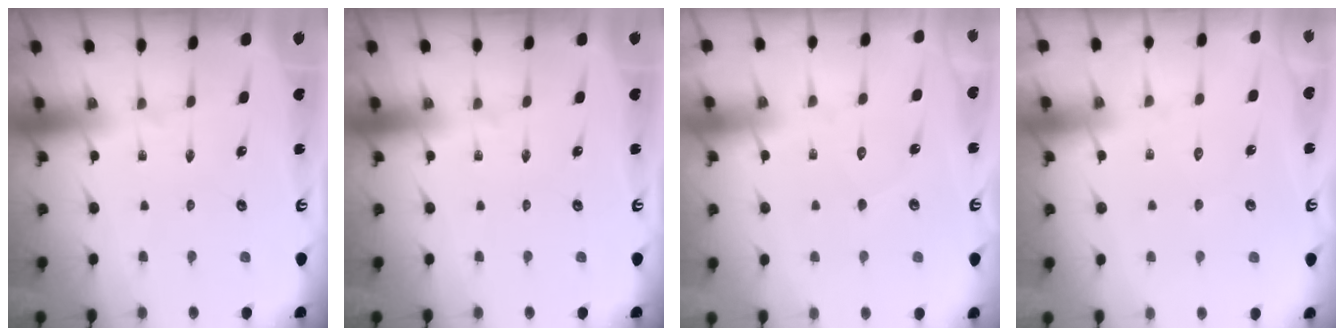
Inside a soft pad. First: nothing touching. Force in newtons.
{"total": 0.0}
{"total": 5.2, "press": 5.2, "slide": 0.4}
{"total": 5.7, "press": 5.7, "slide": 0.7}